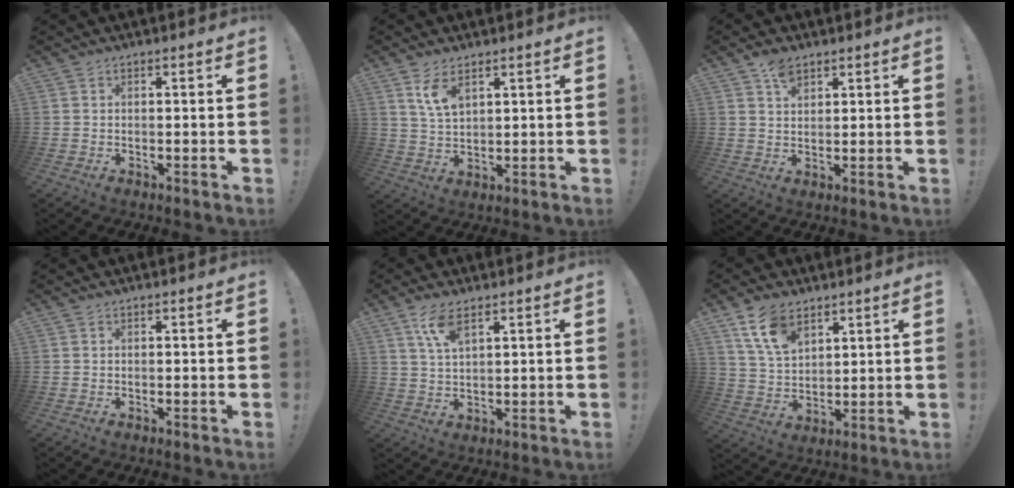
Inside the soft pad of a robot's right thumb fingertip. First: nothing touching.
{"total": 6.9, "force": [4.2, 3.4, 4.4], "torque": [-0.078, -0.019, 0.076]}
{"total": 4.9, "force": [3.3, 2.8, 2.3], "torque": [-0.028, -0.015, 0.058]}
{"total": 0.0}
{"total": 6.9, "force": [4.2, 2.3, 4.9], "torque": [-0.095, -0.011, 0.075]}
{"total": 11.8, "force": [7.4, 7.1, 5.7], "torque": [-0.111, -0.028, 0.146]}